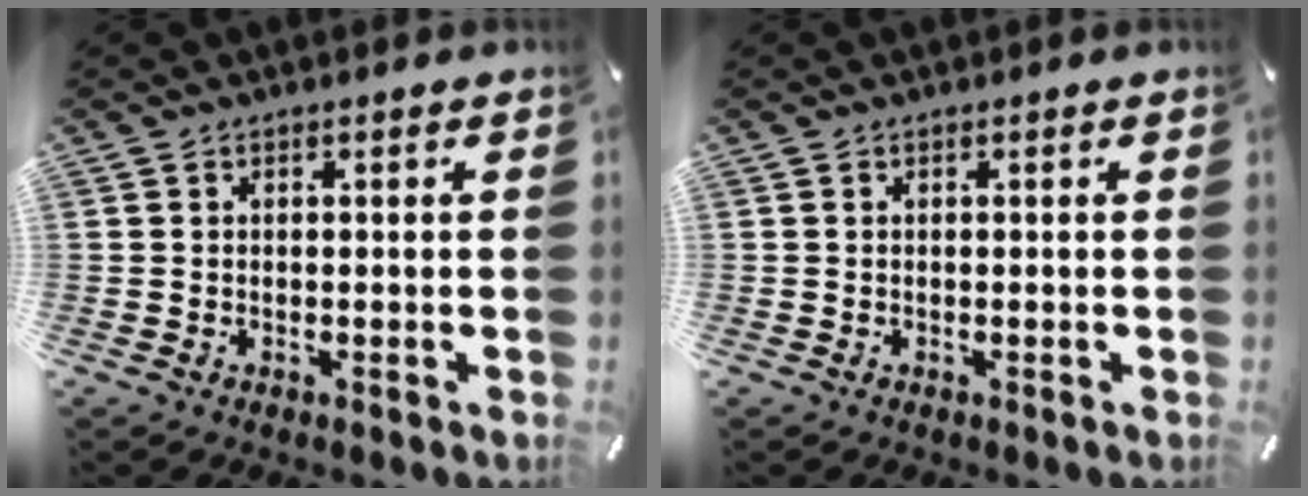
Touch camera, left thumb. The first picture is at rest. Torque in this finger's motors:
{"motor_torque": [0.00, 0.00, -0.12, 0.14, 0.00]}